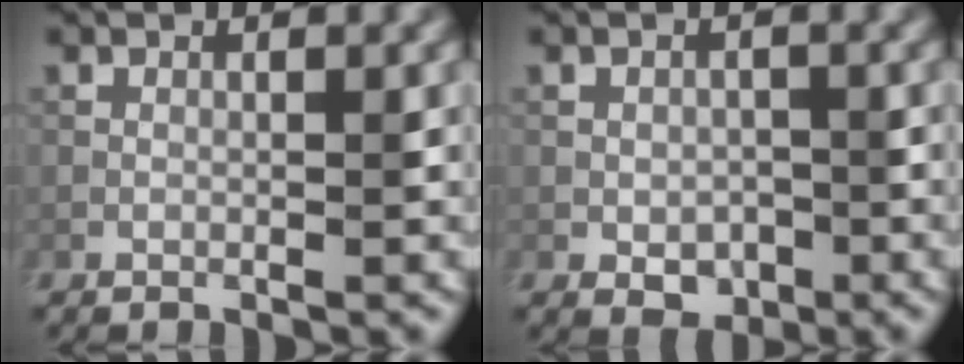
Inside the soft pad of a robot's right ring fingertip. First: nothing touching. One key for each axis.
{"total": 2.1, "fx": -1.0, "fy": 1.6, "fz": 1.0, "tx": -0.020, "ty": -0.007, "tz": -0.010}